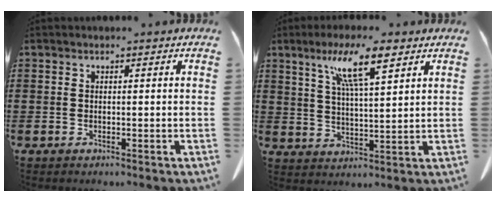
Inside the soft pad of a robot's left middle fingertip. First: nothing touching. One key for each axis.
{"total": 8.8, "fx": 5.6, "fy": 1.4, "fz": 6.7, "tx": -0.135, "ty": -0.004, "tz": 0.093}